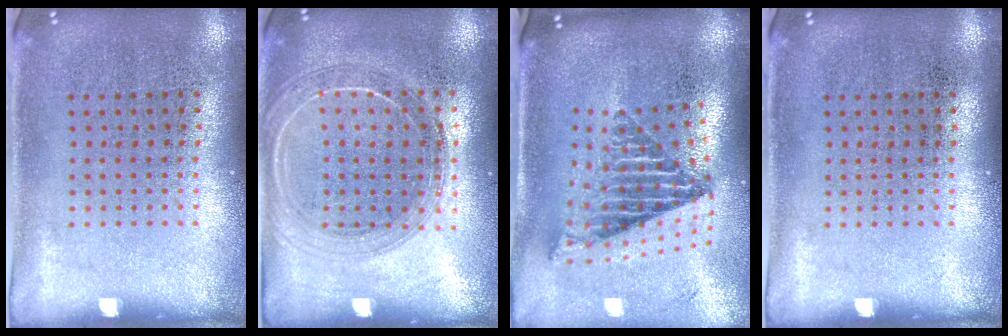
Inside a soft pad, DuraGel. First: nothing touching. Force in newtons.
{"total": 1.7, "press": 1.6, "slide": 0.5}
{"total": 2.7, "press": 1.7, "slide": 2.1}
{"total": 0.0}